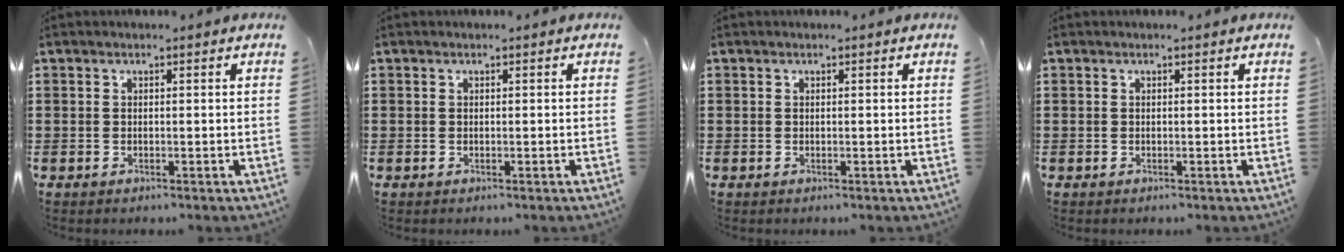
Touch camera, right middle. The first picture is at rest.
{"total": 0.0}
{"total": 0.0}
{"total": 0.0}